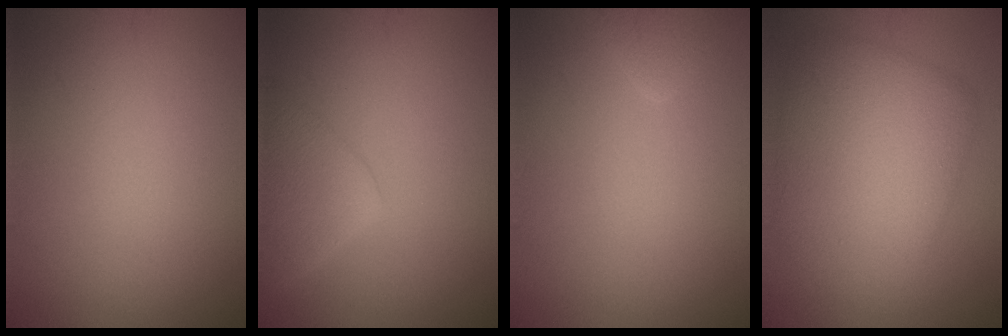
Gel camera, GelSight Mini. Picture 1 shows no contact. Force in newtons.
{"total": 3.8, "press": 3.8, "slide": 0.3}
{"total": 1.4, "press": 1.4, "slide": 0.1}
{"total": 8.0, "press": 8.0, "slide": 0.2}